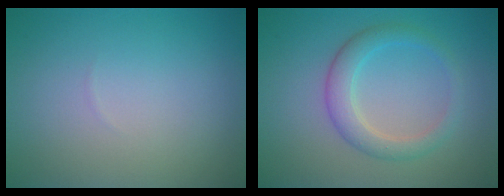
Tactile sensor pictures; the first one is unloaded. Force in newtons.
{"total": 2.2, "press": 2.2, "slide": 0.2}